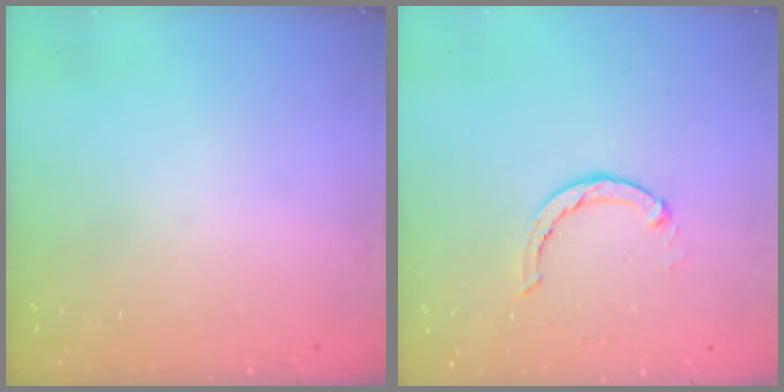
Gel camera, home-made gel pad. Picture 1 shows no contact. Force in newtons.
{"total": 3.0, "press": 3.0, "slide": 0.4}